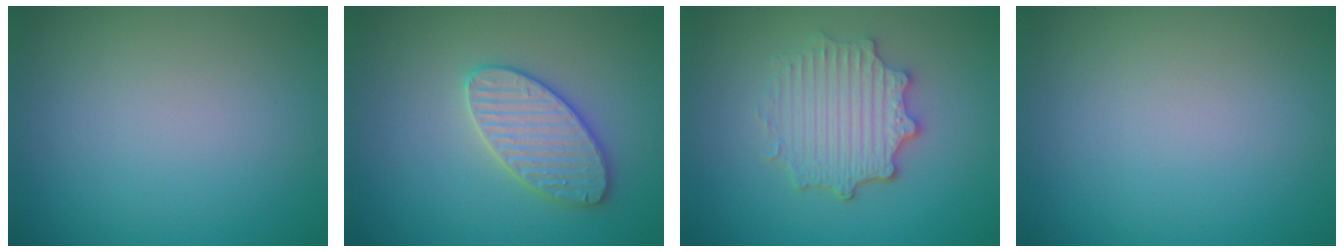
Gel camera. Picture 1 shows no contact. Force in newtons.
{"total": 3.6, "press": 3.6, "slide": 0.1}
{"total": 4.5, "press": 3.6, "slide": 2.6}
{"total": 0.0}